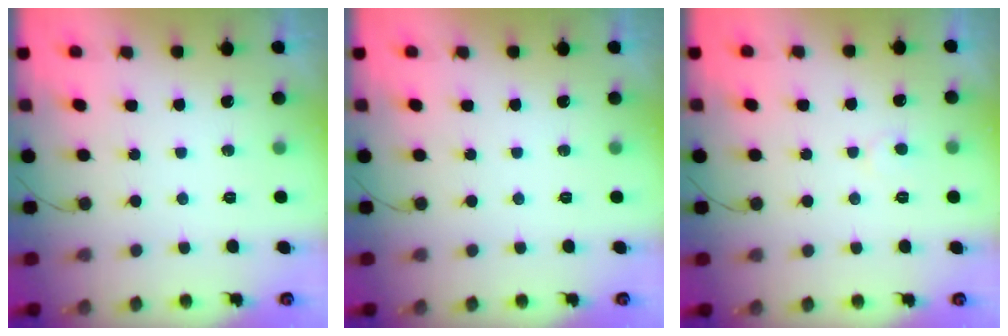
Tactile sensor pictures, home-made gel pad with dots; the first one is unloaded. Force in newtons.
{"total": 0.0}
{"total": 4.0, "press": 3.9, "slide": 0.5}